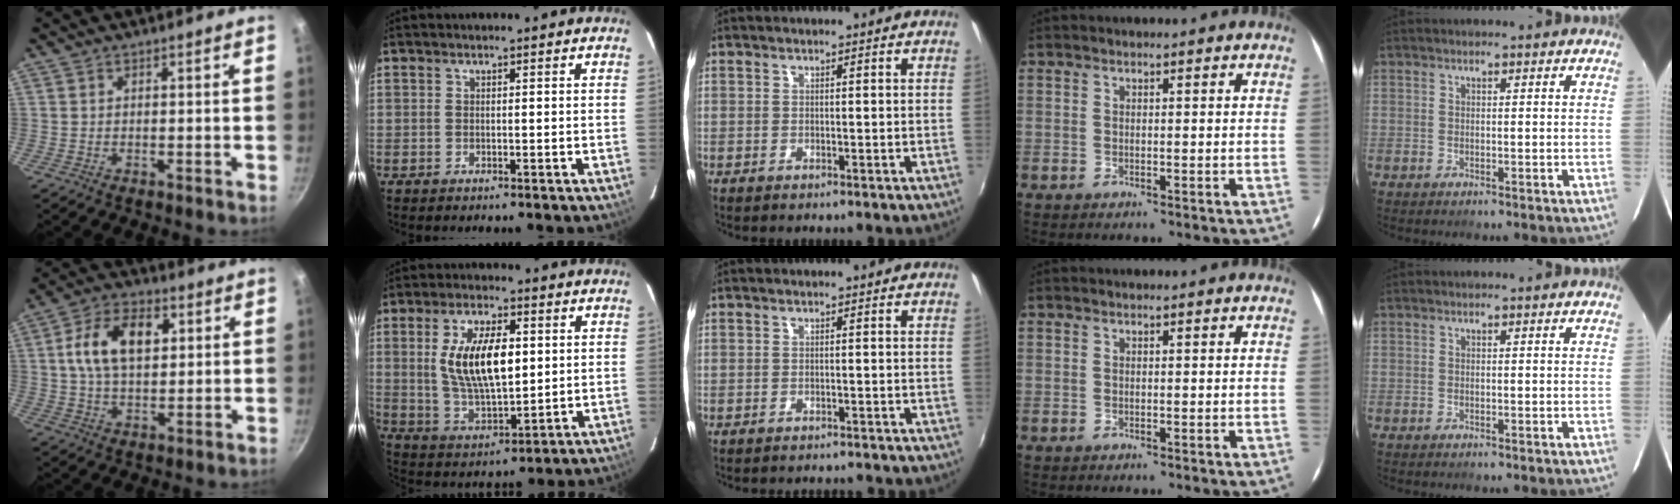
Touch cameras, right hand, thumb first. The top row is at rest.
{"thumb": {"total": 12.6, "force": [3.0, 7.8, 9.5], "torque": [-0.150, 0.009, 0.042]}, "index": {"total": 13.8, "force": [2.4, 5.9, 12.2], "torque": [-0.230, 0.000, 0.052]}, "middle": {"total": 4.2, "force": [-3.9, 1.0, 1.2], "torque": [-0.032, -0.012, -0.054]}}